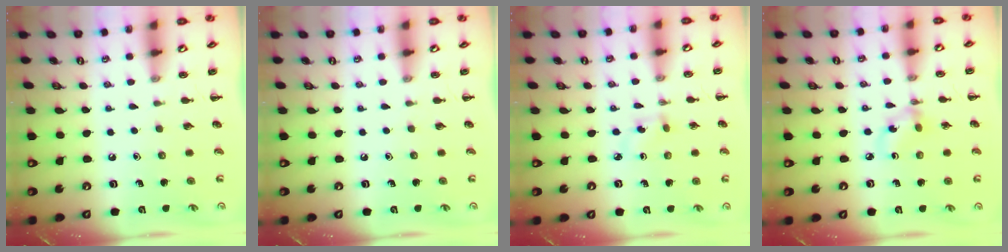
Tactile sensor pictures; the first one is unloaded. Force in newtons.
{"total": 0.0}
{"total": 3.6, "press": 3.3, "slide": 1.5}
{"total": 3.7, "press": 3.7, "slide": 0.7}